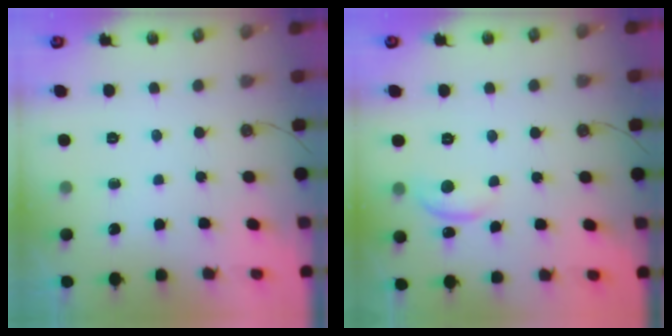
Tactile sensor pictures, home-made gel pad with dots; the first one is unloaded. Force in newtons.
{"total": 4.5, "press": 4.4, "slide": 0.7}